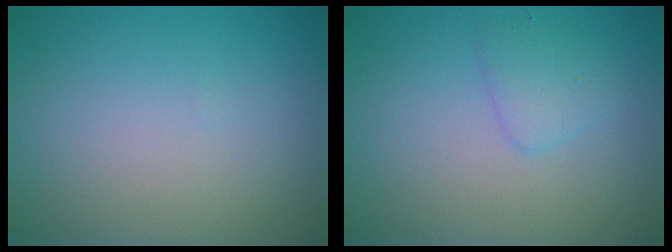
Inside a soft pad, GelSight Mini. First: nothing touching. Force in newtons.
{"total": 1.7, "press": 1.7, "slide": 0.2}